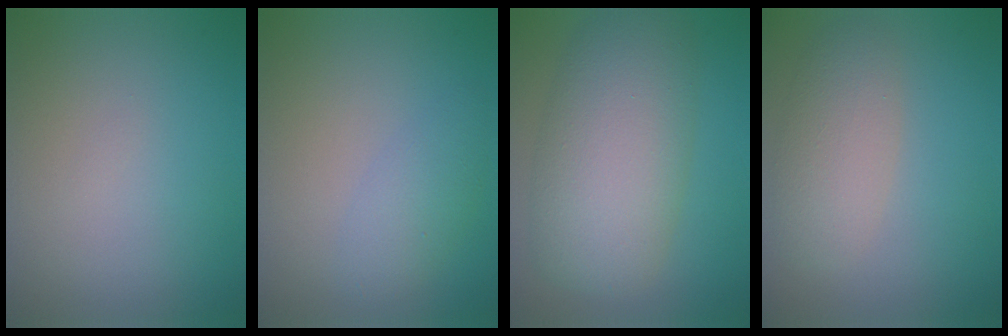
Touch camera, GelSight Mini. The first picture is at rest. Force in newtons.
{"total": 2.2, "press": 2.2, "slide": 0.0}
{"total": 9.1, "press": 9.0, "slide": 0.4}
{"total": 3.6, "press": 3.6, "slide": 0.4}